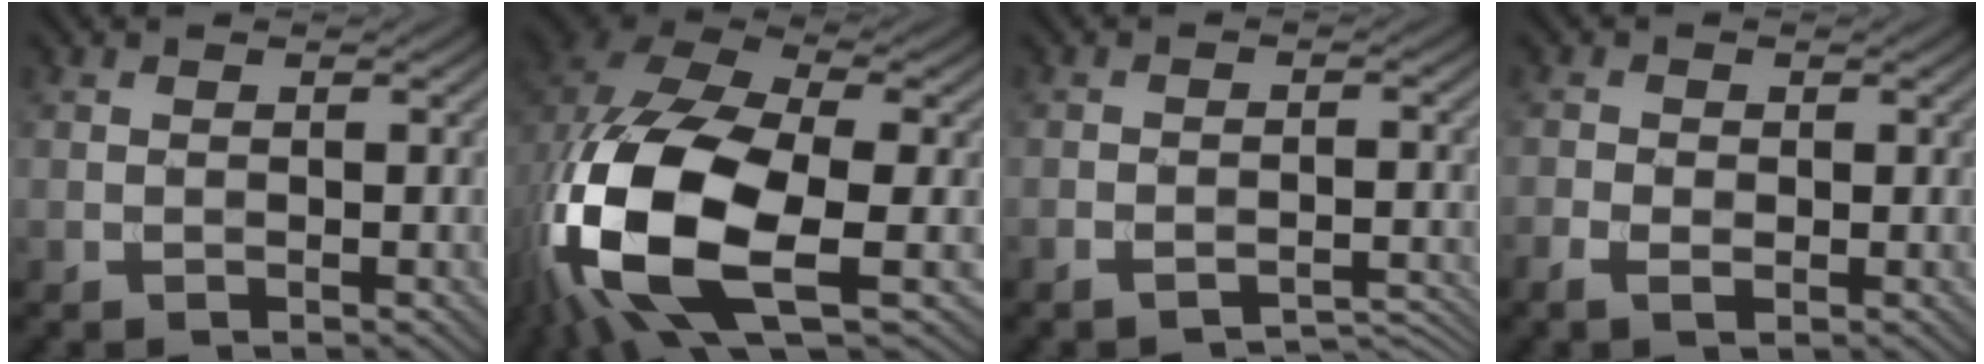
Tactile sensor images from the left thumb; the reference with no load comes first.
{"total": 18.8, "force": [-4.8, 10.5, 14.8], "torque": [-0.353, -0.048, -0.071]}
{"total": 3.5, "force": [-3.1, 0.8, 1.5], "torque": [-0.024, 0.000, -0.045]}
{"total": 2.0, "force": [-0.7, 1.3, 1.4], "torque": [-0.032, -0.004, -0.016]}